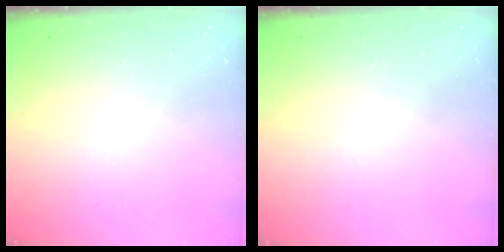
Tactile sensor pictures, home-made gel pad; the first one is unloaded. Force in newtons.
{"total": 0.0}